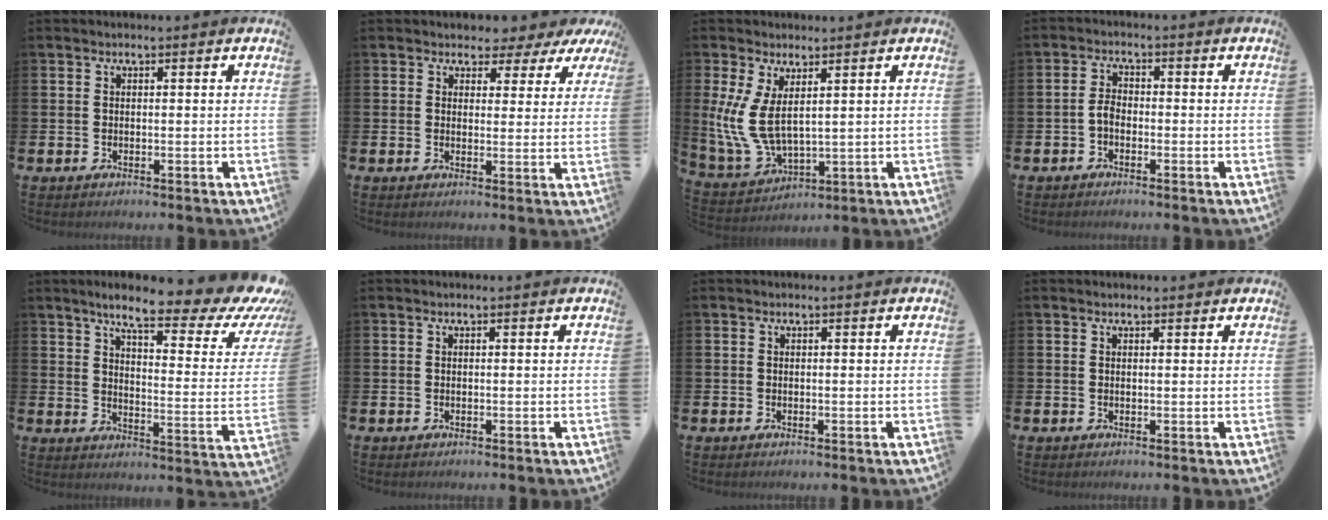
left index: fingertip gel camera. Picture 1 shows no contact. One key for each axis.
{"total": 2.7, "fx": 1.9, "fy": 1.9, "fz": 0.0, "tx": -0.001, "ty": -0.016, "tz": 0.026}
{"total": 7.1, "fx": 2.7, "fy": 3.5, "fz": 5.6, "tx": -0.137, "ty": -0.013, "tz": 0.049}
{"total": 2.2, "fx": -0.8, "fy": 1.4, "fz": 1.6, "tx": -0.022, "ty": 0.002, "tz": -0.018}
{"total": 9.7, "fx": 7.1, "fy": 2.1, "fz": 6.2, "tx": -0.113, "ty": -0.052, "tz": 0.106}
{"total": 0.0}
{"total": 0.0}
{"total": 0.6, "fx": 0.6, "fy": 0.2, "fz": 0.2, "tx": 0.004, "ty": -0.001, "tz": 0.008}